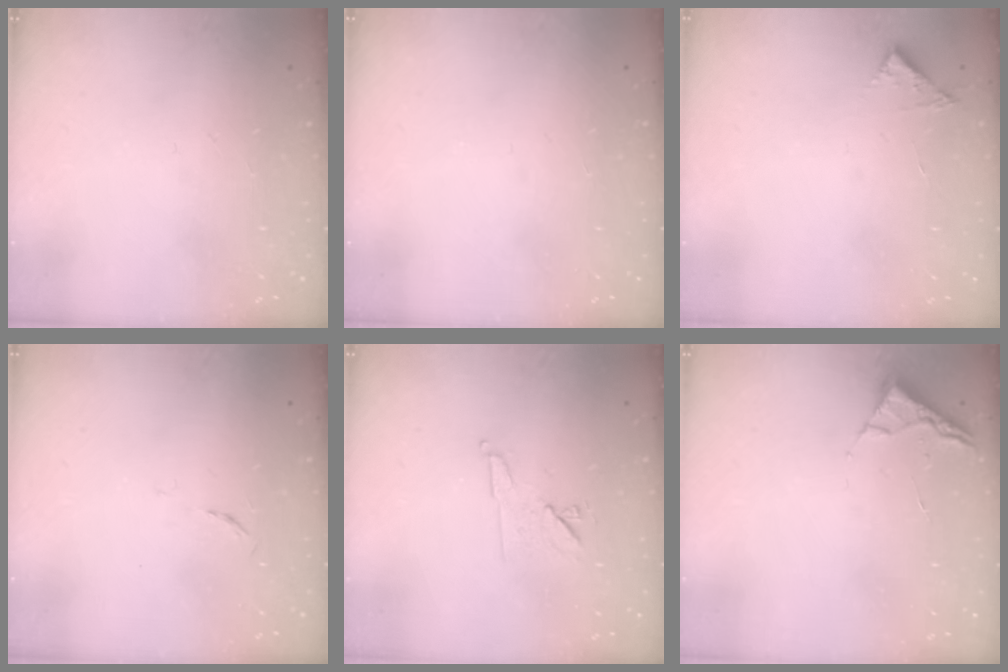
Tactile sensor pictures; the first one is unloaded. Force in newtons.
{"total": 1.6, "press": 1.5, "slide": 0.1}
{"total": 3.7, "press": 3.7, "slide": 0.1}
{"total": 3.1, "press": 3.0, "slide": 0.5}
{"total": 7.5, "press": 7.4, "slide": 1.3}
{"total": 3.1, "press": 3.0, "slide": 0.4}